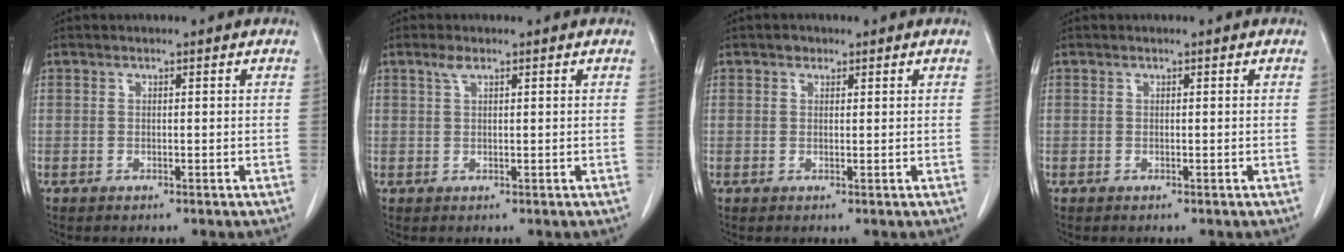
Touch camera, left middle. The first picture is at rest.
{"total": 1.4, "force": [0.9, 0.4, 1.0], "torque": [-0.022, 0.007, 0.019]}
{"total": 1.1, "force": [0.7, 0.8, 0.3], "torque": [-0.003, 0.000, 0.008]}
{"total": 0.0}